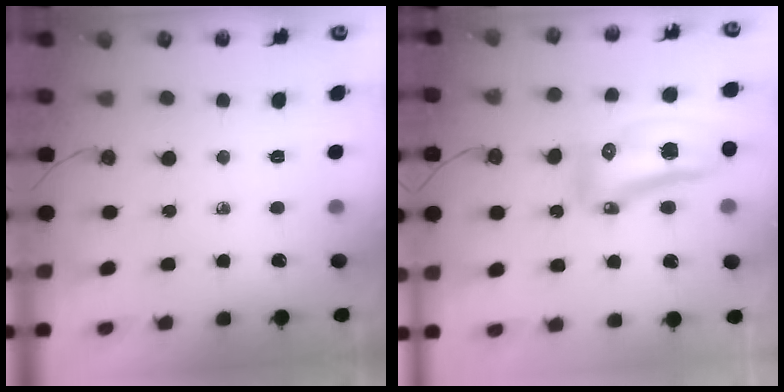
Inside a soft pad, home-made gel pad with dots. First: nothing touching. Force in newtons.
{"total": 15.8, "press": 15.0, "slide": 5.0}